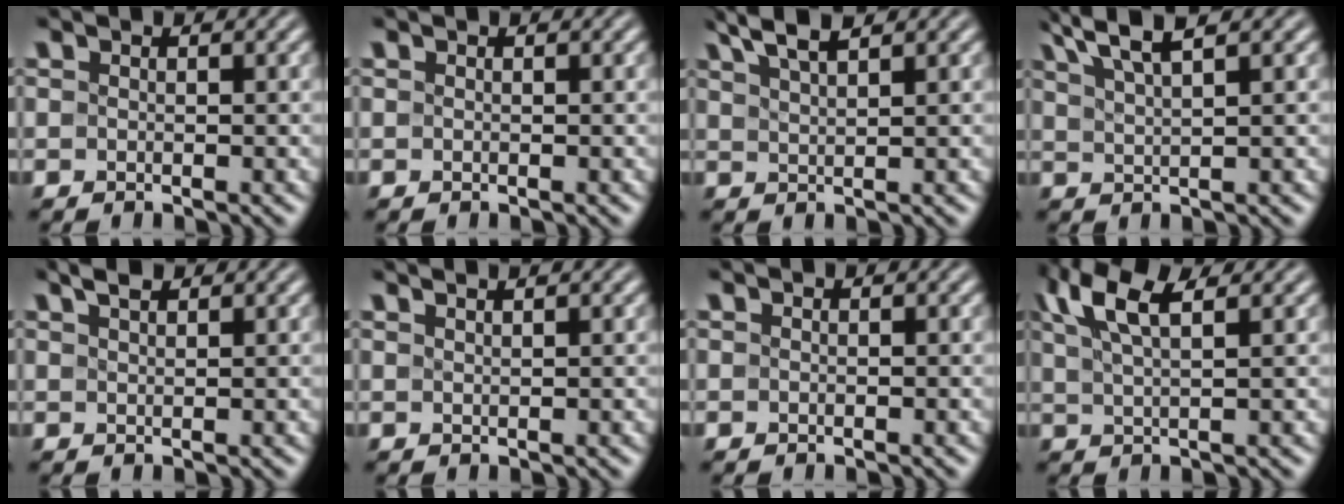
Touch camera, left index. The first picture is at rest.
{"total": 0.0}
{"total": 3.7, "force": [2.8, 0.7, 2.3], "torque": [-0.035, 0.015, 0.047]}
{"total": 4.5, "force": [3.3, 0.8, 3.1], "torque": [-0.051, 0.015, 0.056]}
{"total": 1.5, "force": [1.2, 0.4, 0.9], "torque": [-0.016, 0.005, 0.022]}
{"total": 1.7, "force": [1.2, 0.6, 1.0], "torque": [-0.001, -0.003, 0.004]}
{"total": 0.0}
{"total": 5.7, "force": [3.2, 1.8, 4.4], "torque": [-0.083, 0.020, 0.052]}